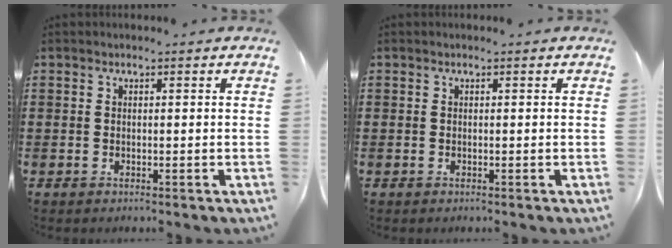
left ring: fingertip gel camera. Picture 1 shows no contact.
{"total": 0.0}